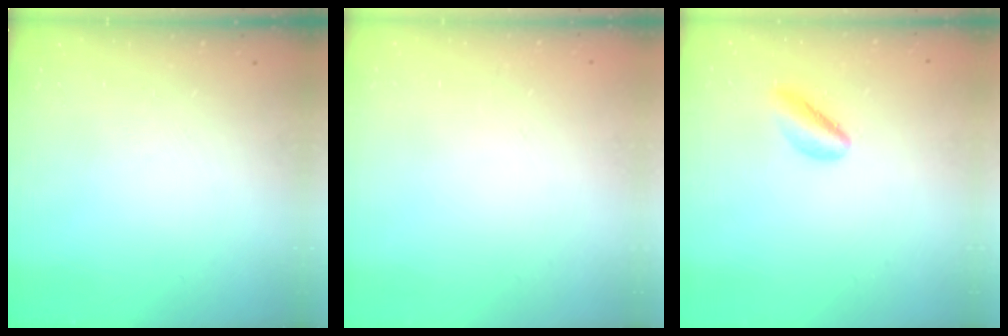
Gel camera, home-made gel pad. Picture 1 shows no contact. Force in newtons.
{"total": 2.2, "press": 2.2, "slide": 0.1}
{"total": 4.7, "press": 4.7, "slide": 0.9}